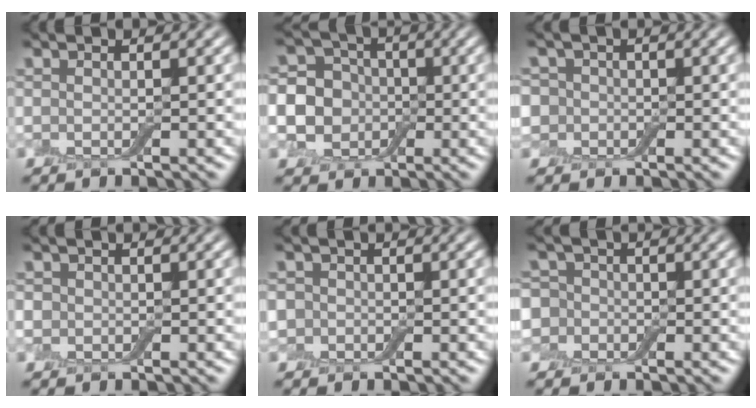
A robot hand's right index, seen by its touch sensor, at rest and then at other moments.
{"total": 9.7, "force": [-0.8, 8.9, 3.7], "torque": [-0.099, 0.022, -0.043]}
{"total": 4.4, "force": [0.7, 4.0, 1.7], "torque": [-0.021, 0.027, -0.025]}
{"total": 1.3, "force": [-0.1, 1.3, 0.3], "torque": [0.000, -0.002, -0.007]}
{"total": 2.2, "force": [0.0, 2.1, 0.6], "torque": [0.005, 0.009, -0.024]}
{"total": 5.4, "force": [-0.3, 5.1, 1.7], "torque": [-0.036, 0.036, -0.055]}